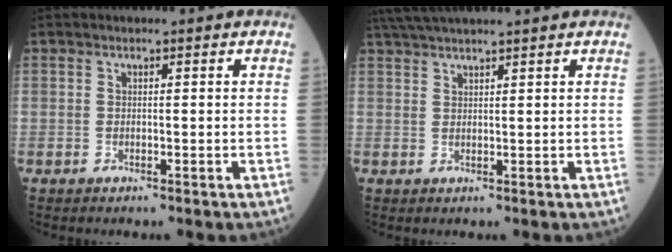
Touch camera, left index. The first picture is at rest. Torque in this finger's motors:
{"motor_torque": [0.92, -1.22, 0.23, 0.14]}